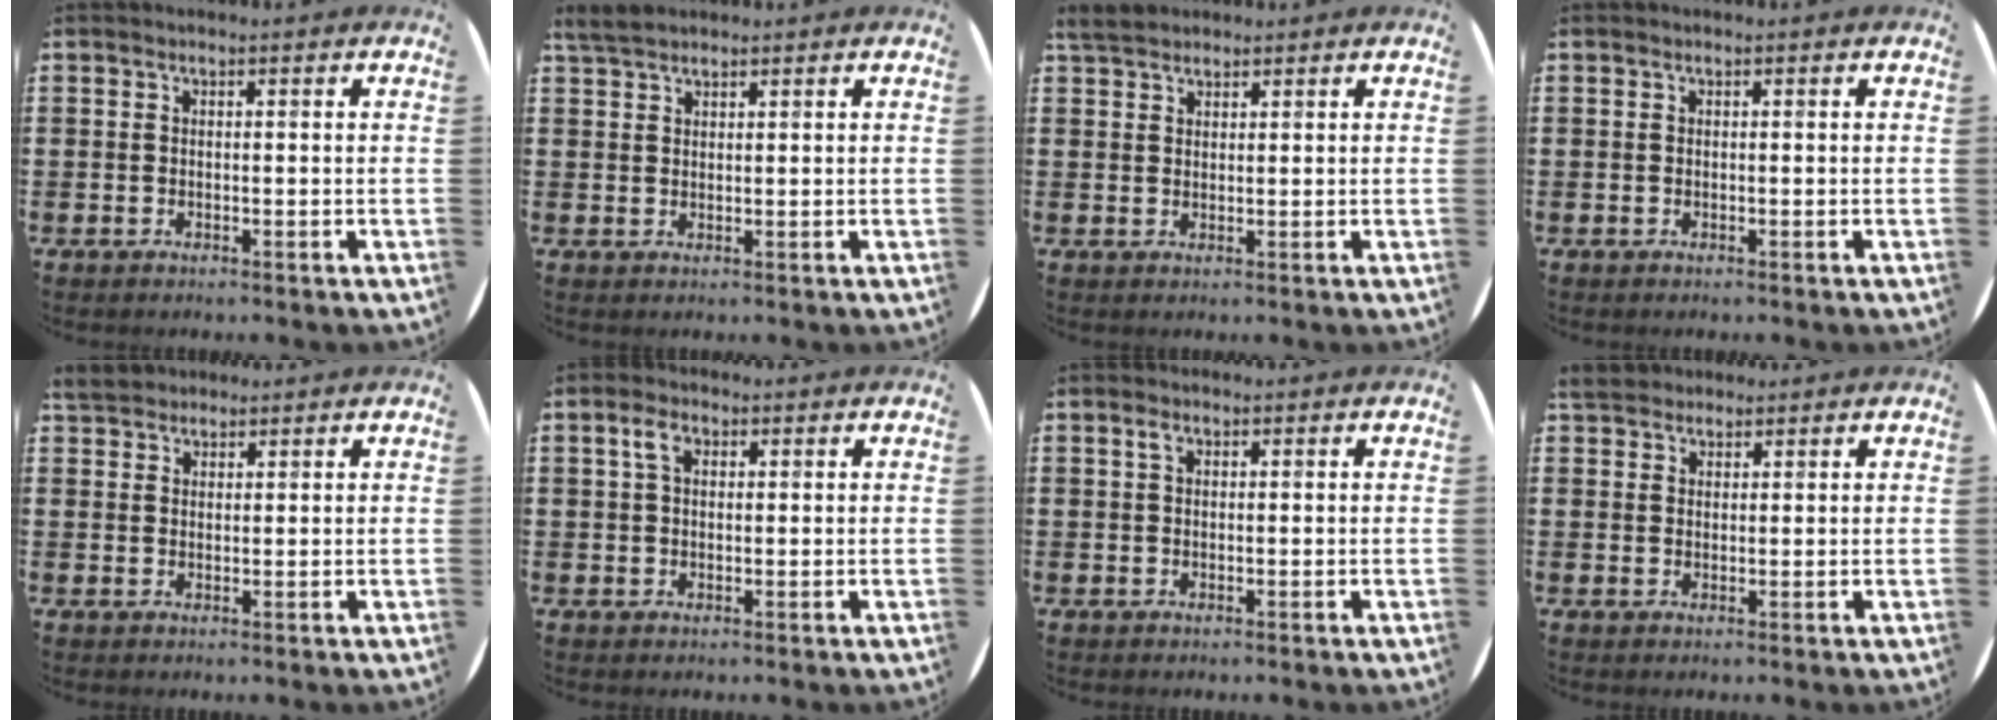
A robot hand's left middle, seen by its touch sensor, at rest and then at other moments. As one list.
[{"total": 2.4, "force": [2.2, 0.7, 0.7], "torque": [-0.019, 0.006, 0.042]}, {"total": 2.7, "force": [2.4, 1.0, 0.7], "torque": [-0.010, 0.002, 0.046]}, {"total": 0.0}, {"total": 3.1, "force": [2.8, 1.2, 0.4], "torque": [-0.009, 0.001, 0.053]}, {"total": 2.8, "force": [1.3, 1.6, 1.9], "torque": [-0.034, 0.004, 0.022]}, {"total": 1.2, "force": [0.6, 0.7, 0.8], "torque": [-0.018, 0.006, 0.010]}, {"total": 3.3, "force": [2.9, 1.4, 0.6], "torque": [-0.013, 0.001, 0.055]}]